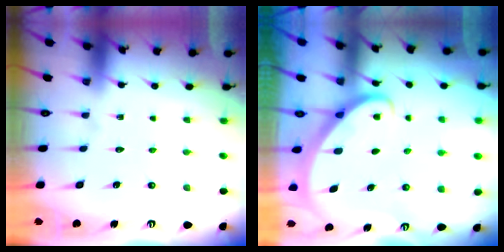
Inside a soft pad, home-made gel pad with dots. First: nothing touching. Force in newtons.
{"total": 2.9, "press": 2.9, "slide": 0.2}